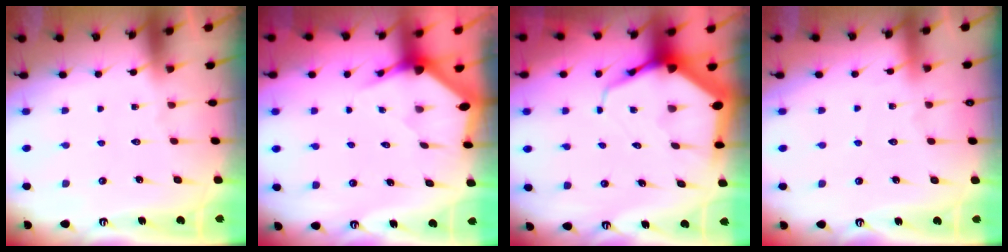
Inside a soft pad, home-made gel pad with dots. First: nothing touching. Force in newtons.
{"total": 2.9, "press": 2.9, "slide": 0.2}
{"total": 9.0, "press": 9.0, "slide": 1.0}
{"total": 3.4, "press": 3.4, "slide": 0.5}